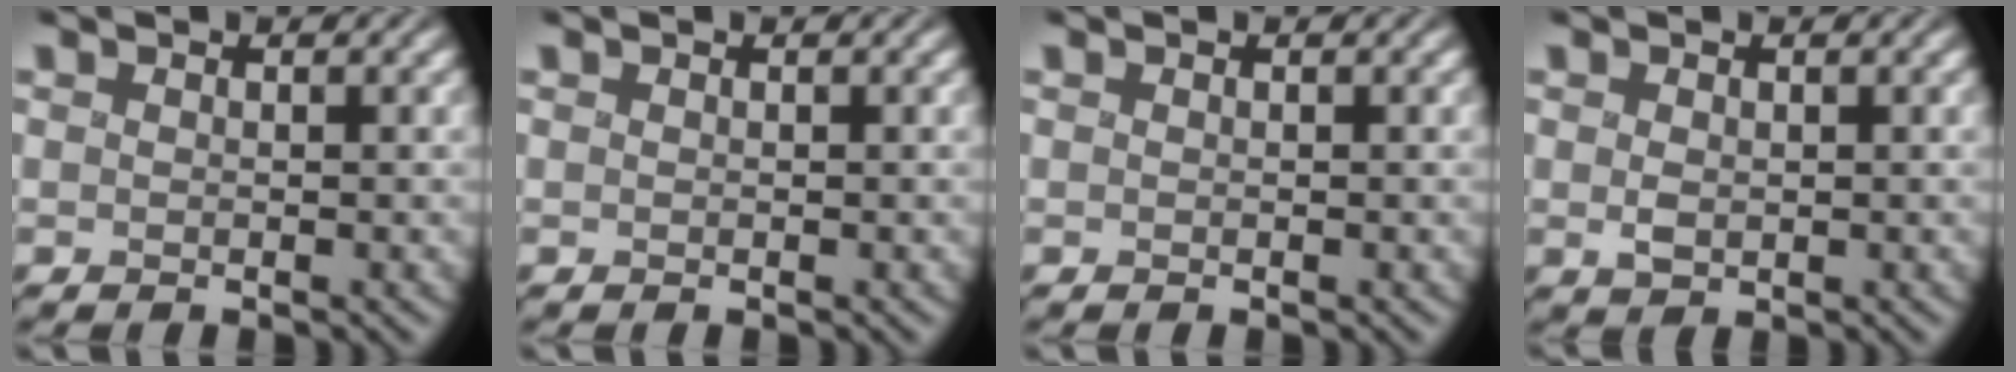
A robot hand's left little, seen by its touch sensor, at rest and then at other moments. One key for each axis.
{"total": 0.0}
{"total": 0.0}
{"total": 1.1, "fx": 0.1, "fy": 0.8, "fz": 0.7, "tx": -0.014, "ty": -0.002, "tz": 0.004}